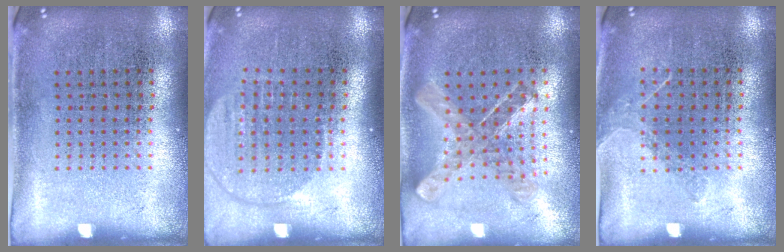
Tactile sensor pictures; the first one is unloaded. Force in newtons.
{"total": 1.7, "press": 1.5, "slide": 0.8}
{"total": 0.9, "press": 0.9, "slide": 0.0}
{"total": 1.0, "press": 0.9, "slide": 0.5}